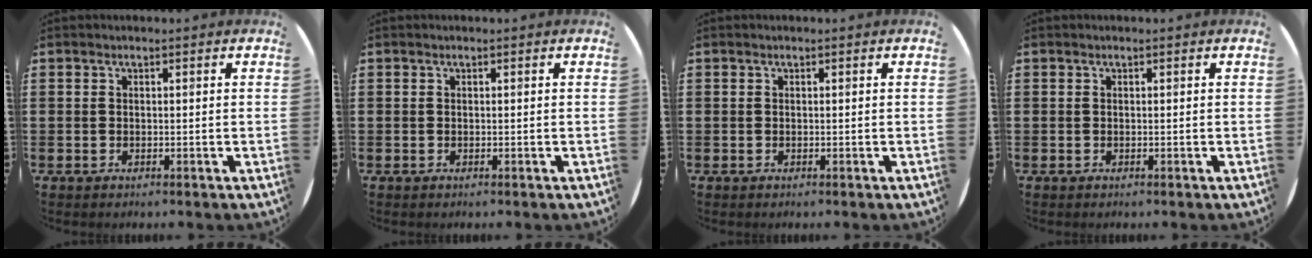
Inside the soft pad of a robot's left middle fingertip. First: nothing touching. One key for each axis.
{"total": 0.0}
{"total": 0.0}
{"total": 0.0}